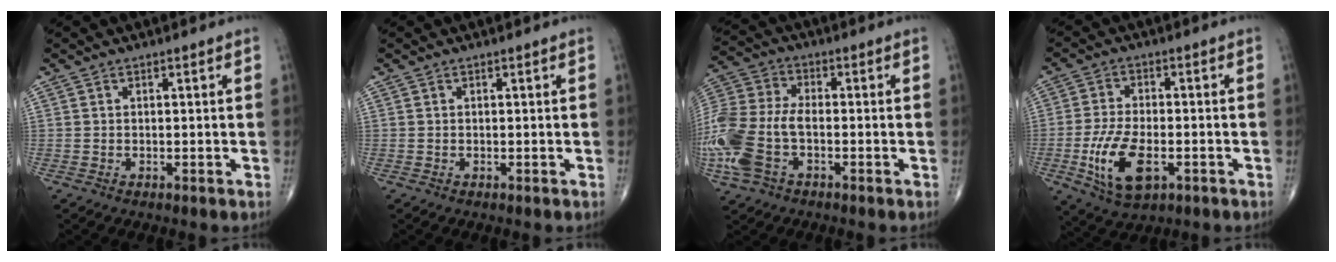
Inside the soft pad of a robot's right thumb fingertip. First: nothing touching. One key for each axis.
{"total": 0.0}
{"total": 16.1, "fx": -4.3, "fy": 9.2, "fz": 12.5, "tx": -0.309, "ty": 0.017, "tz": -0.083}
{"total": 11.2, "fx": -3.5, "fy": 5.6, "fz": 9.0, "tx": -0.175, "ty": 0.003, "tz": -0.057}